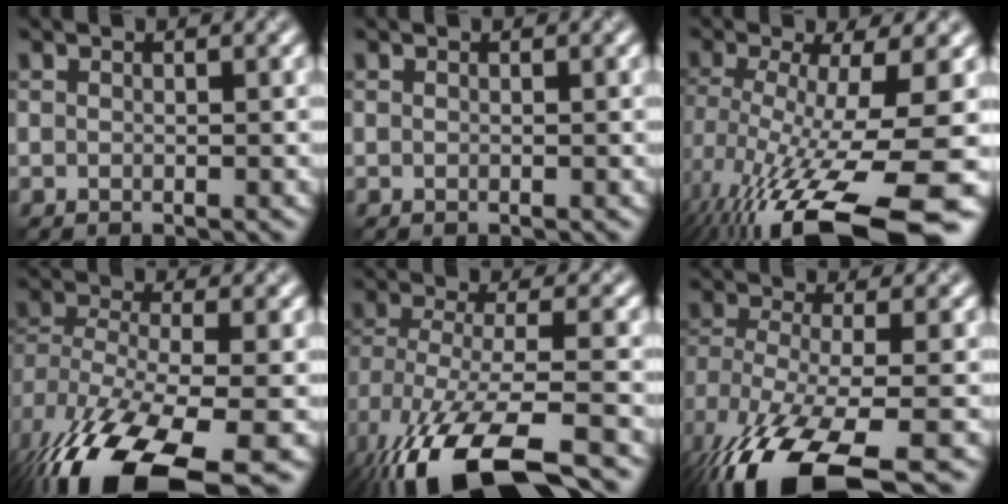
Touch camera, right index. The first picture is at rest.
{"total": 0.0}
{"total": 14.5, "force": [-6.9, 3.8, 12.1], "torque": [-0.223, -0.024, -0.105]}
{"total": 14.4, "force": [-8.4, 5.7, 10.2], "torque": [-0.230, -0.050, -0.130]}
{"total": 12.2, "force": [-7.7, 4.6, 8.2], "torque": [-0.182, -0.030, -0.125]}
{"total": 12.0, "force": [-7.7, 3.7, 8.5], "torque": [-0.182, -0.025, -0.136]}